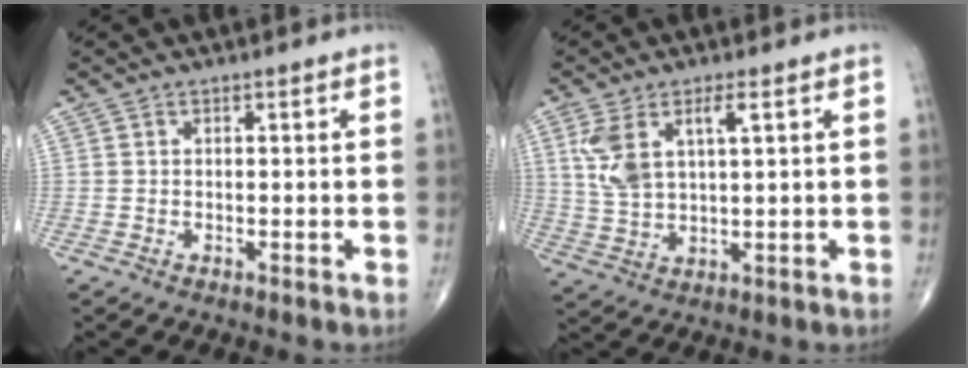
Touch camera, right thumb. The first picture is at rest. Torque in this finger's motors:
{"motor_torque": [0.88, 1.66, 1.17, 0.45, 0.10]}